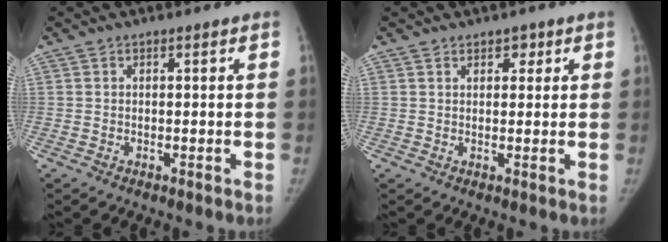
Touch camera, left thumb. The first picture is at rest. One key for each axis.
{"total": 2.3, "fx": 1.3, "fy": 1.5, "fz": 1.1, "tx": 0.002, "ty": -0.004, "tz": 0.017}